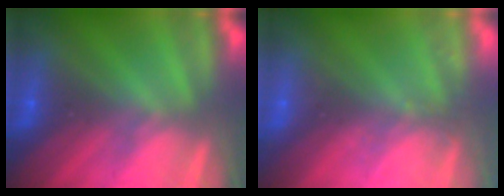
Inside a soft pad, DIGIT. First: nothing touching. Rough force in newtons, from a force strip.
{"total": 2.4}